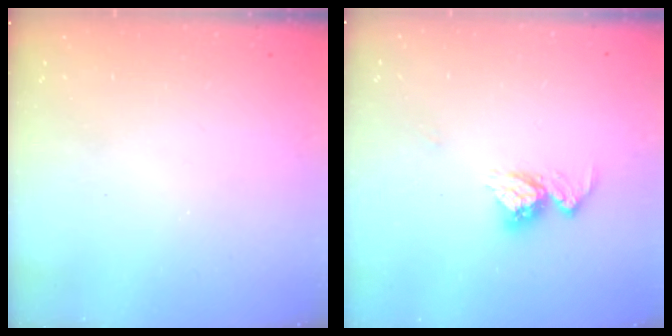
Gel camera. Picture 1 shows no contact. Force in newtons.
{"total": 10.0, "press": 10.0, "slide": 0.8}